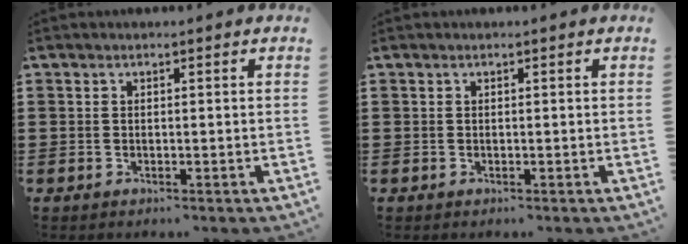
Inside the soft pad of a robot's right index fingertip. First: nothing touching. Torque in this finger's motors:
{"motor_torque": [0.02, 0.61, -0.01, 0.01]}